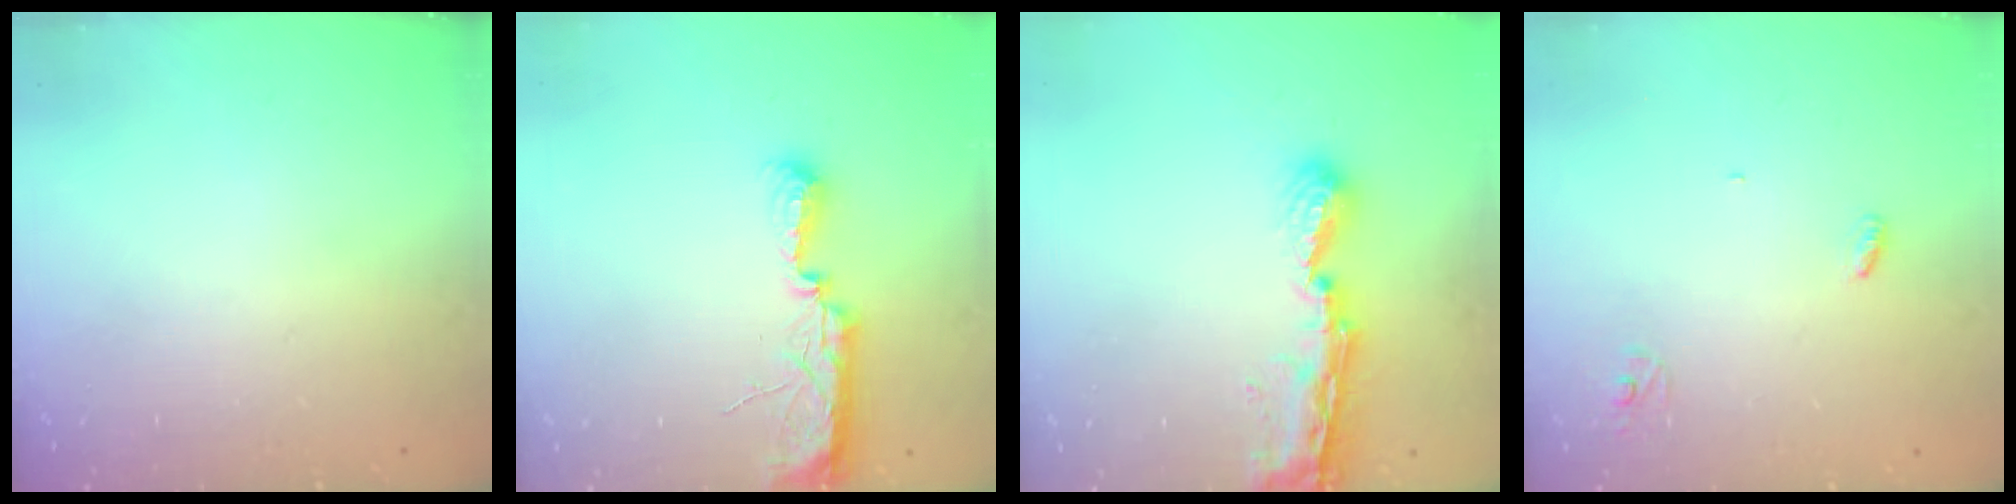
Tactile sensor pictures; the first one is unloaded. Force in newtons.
{"total": 9.7, "press": 8.7, "slide": 4.2}
{"total": 8.4, "press": 8.4, "slide": 1.1}
{"total": 3.2, "press": 3.2, "slide": 0.3}